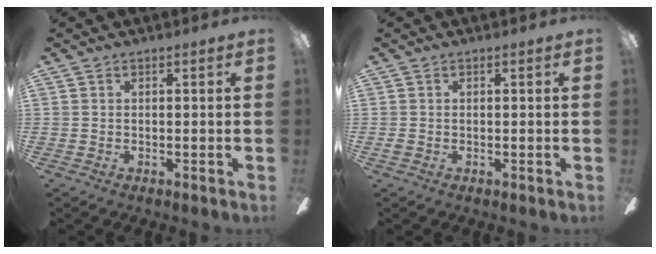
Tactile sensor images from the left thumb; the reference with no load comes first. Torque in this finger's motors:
{"motor_torque": [-0.03, 0.15, 0.59, 0.01, 0.00]}